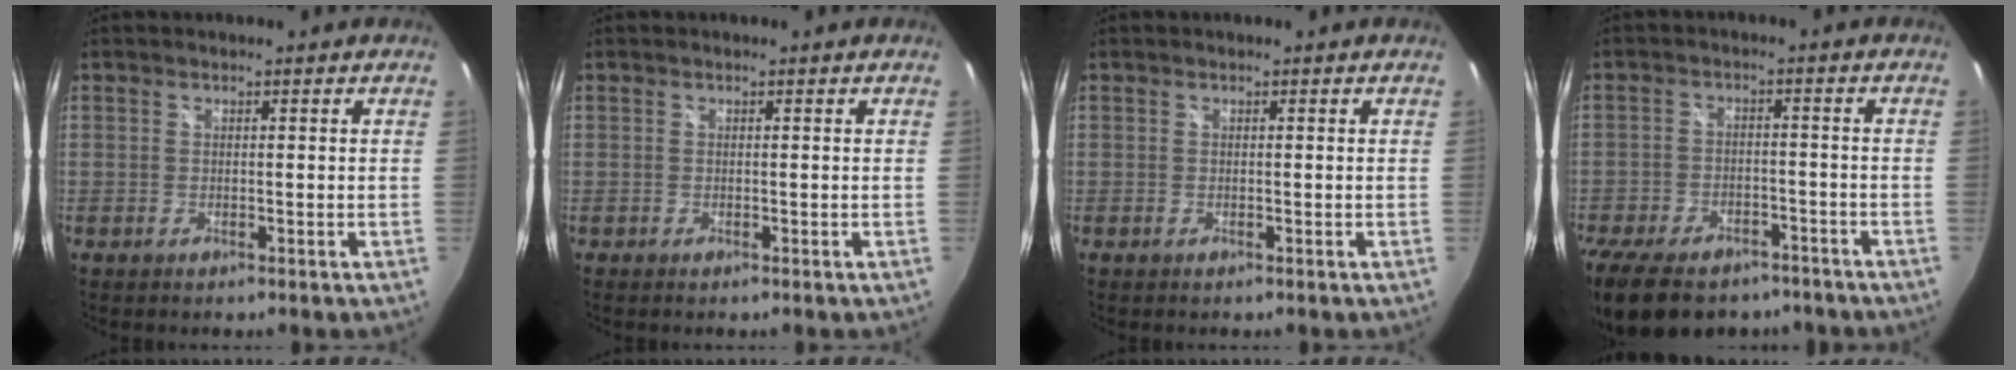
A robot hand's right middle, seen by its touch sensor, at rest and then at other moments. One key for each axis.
{"total": 0.0}
{"total": 0.0}
{"total": 19.0, "fx": -13.9, "fy": 9.6, "fz": 8.7, "tx": -0.213, "ty": -0.019, "tz": -0.207}